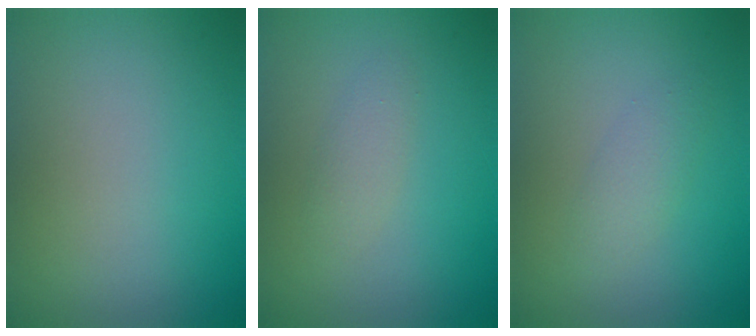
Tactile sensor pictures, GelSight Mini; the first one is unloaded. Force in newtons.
{"total": 1.4, "press": 1.4, "slide": 0.1}
{"total": 1.7, "press": 1.7, "slide": 0.1}